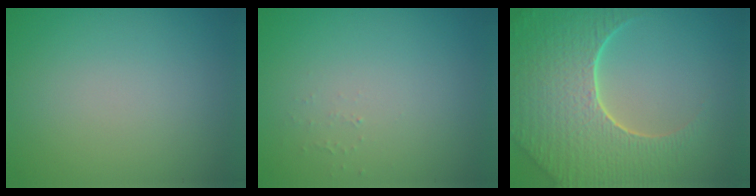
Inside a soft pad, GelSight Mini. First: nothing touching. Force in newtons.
{"total": 0.5, "press": 0.5, "slide": 0.1}
{"total": 9.0, "press": 6.3, "slide": 6.5}